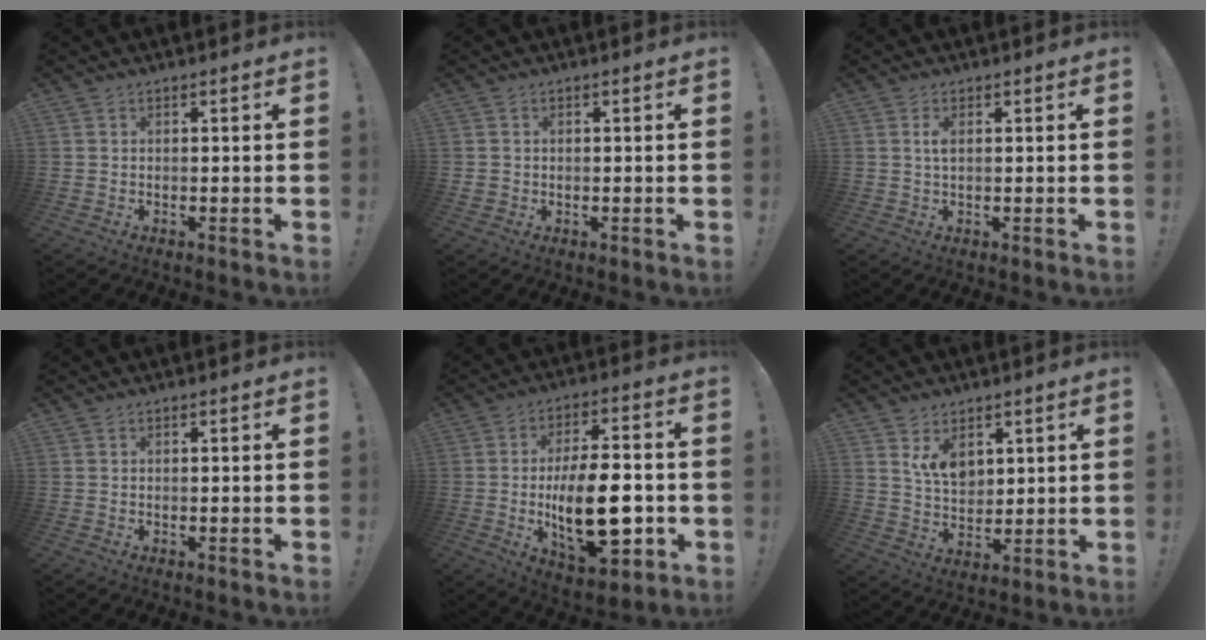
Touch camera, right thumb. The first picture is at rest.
{"total": 1.3, "force": [0.0, 1.3, 0.5], "torque": [-0.009, 0.002, 0.001]}
{"total": 2.1, "force": [0.5, 0.8, 1.9], "torque": [-0.039, 0.003, 0.006]}
{"total": 0.0}
{"total": 20.7, "force": [-3.6, 9.8, 17.9], "torque": [-0.293, 0.001, -0.051]}
{"total": 8.6, "force": [4.5, 5.8, 4.4], "torque": [-0.074, -0.025, 0.089]}